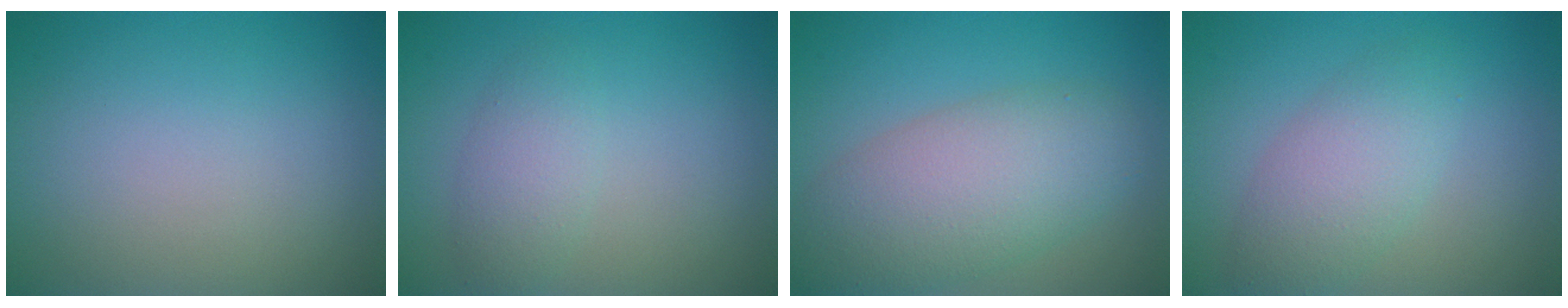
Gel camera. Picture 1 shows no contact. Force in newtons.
{"total": 2.4, "press": 2.4, "slide": 0.1}
{"total": 7.0, "press": 7.0, "slide": 0.4}
{"total": 4.0, "press": 4.0, "slide": 0.0}